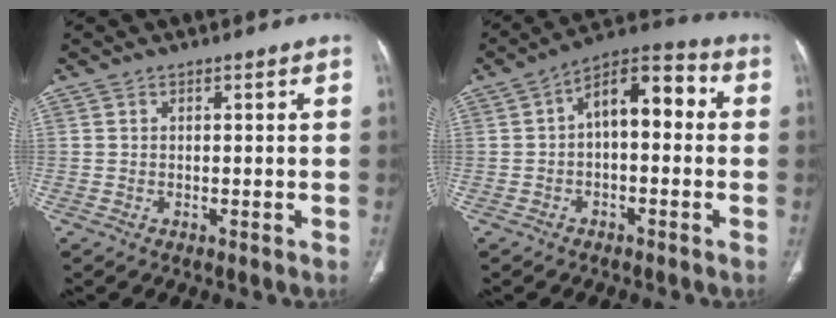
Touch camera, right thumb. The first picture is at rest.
{"total": 10.9, "force": [0.7, 5.8, 9.2], "torque": [-0.116, 0.042, -0.002]}